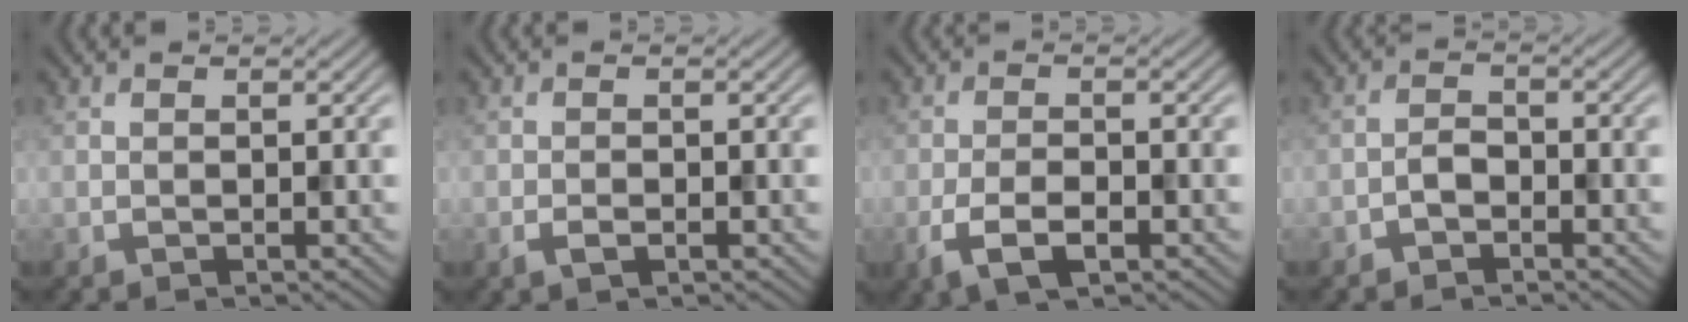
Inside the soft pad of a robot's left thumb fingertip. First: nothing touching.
{"total": 1.6, "force": [-0.8, 0.9, 1.1], "torque": [-0.024, -0.003, -0.015]}
{"total": 4.8, "force": [-2.4, 2.2, 3.6], "torque": [-0.076, -0.006, -0.049]}
{"total": 2.0, "force": [-1.3, 1.2, 1.0], "torque": [-0.017, 0.006, -0.031]}